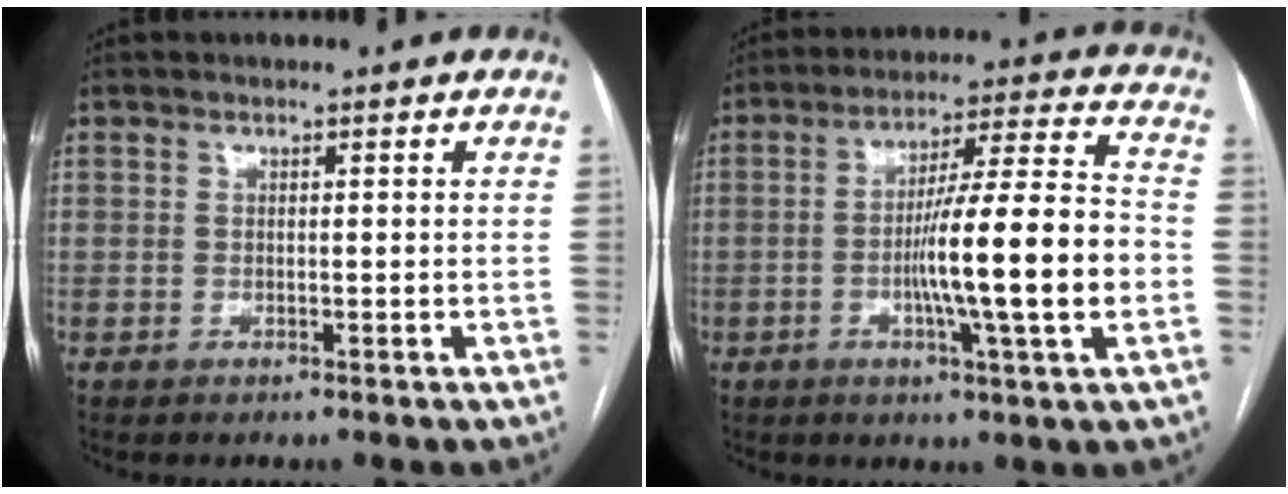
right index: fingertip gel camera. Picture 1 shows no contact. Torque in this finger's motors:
{"motor_torque": [2.14, 0.00, 1.05, 0.21]}